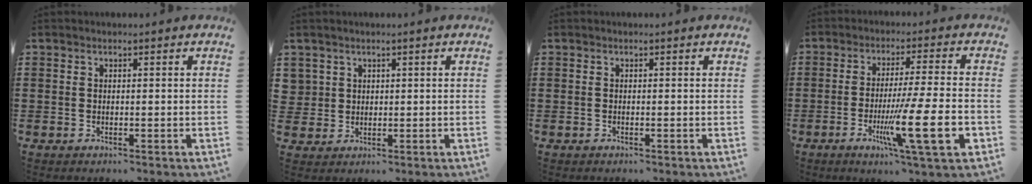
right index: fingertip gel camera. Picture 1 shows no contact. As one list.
[{"total": 2.2, "force": [1.1, 1.9, 0.1], "torque": [-0.014, 0.007, 0.021]}, {"total": 0.0}, {"total": 13.3, "force": [-4.1, 1.1, 12.6], "torque": [-0.231, -0.013, -0.072]}]